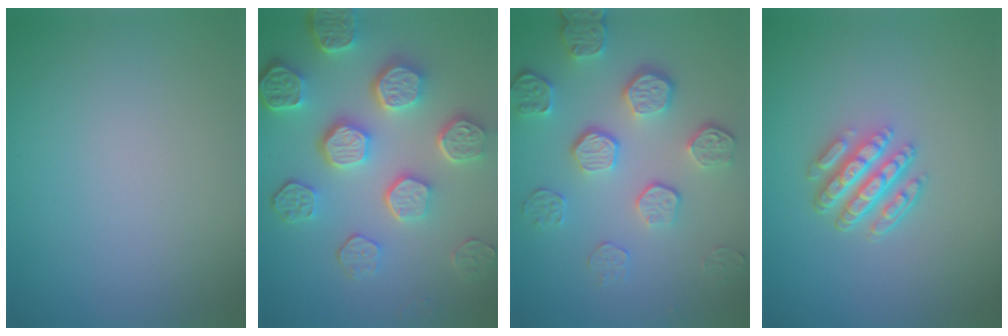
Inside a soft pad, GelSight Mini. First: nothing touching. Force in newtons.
{"total": 7.8, "press": 6.0, "slide": 5.1}
{"total": 5.4, "press": 4.0, "slide": 3.6}
{"total": 4.8, "press": 3.5, "slide": 3.3}